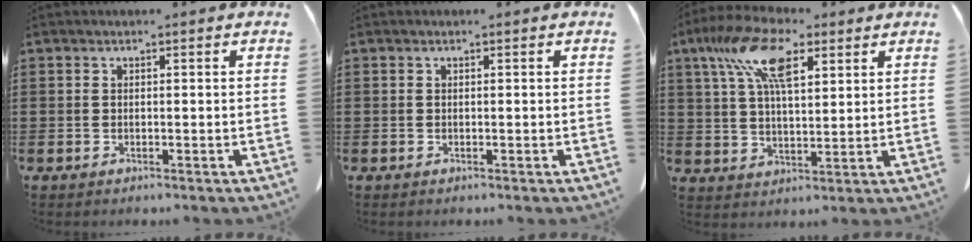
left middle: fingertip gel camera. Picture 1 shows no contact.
{"total": 0.0}
{"total": 12.2, "force": [6.6, 5.2, 8.8], "torque": [-0.191, 0.005, 0.120]}